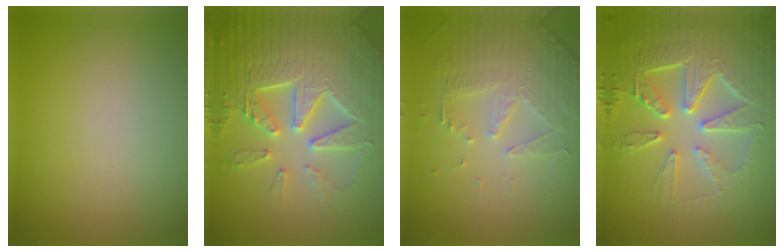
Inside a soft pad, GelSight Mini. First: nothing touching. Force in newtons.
{"total": 7.7, "press": 7.6, "slide": 1.5}
{"total": 4.8, "press": 3.5, "slide": 3.4}
{"total": 8.2, "press": 6.4, "slide": 5.1}